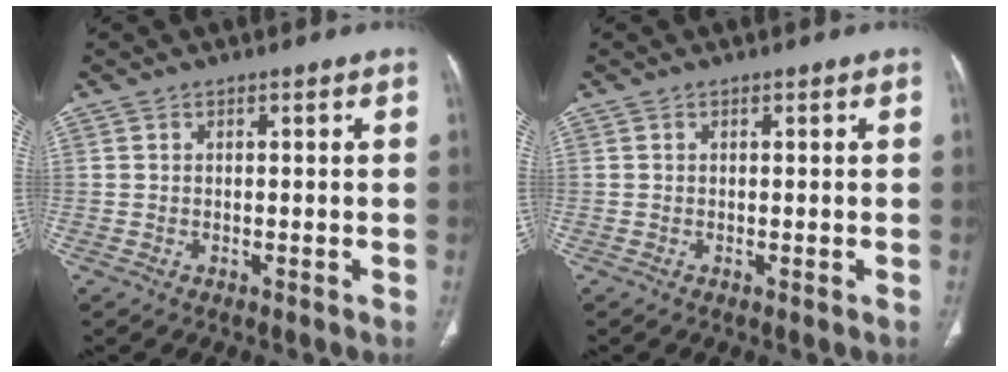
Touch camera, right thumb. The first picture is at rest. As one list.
[{"total": 0.0}]